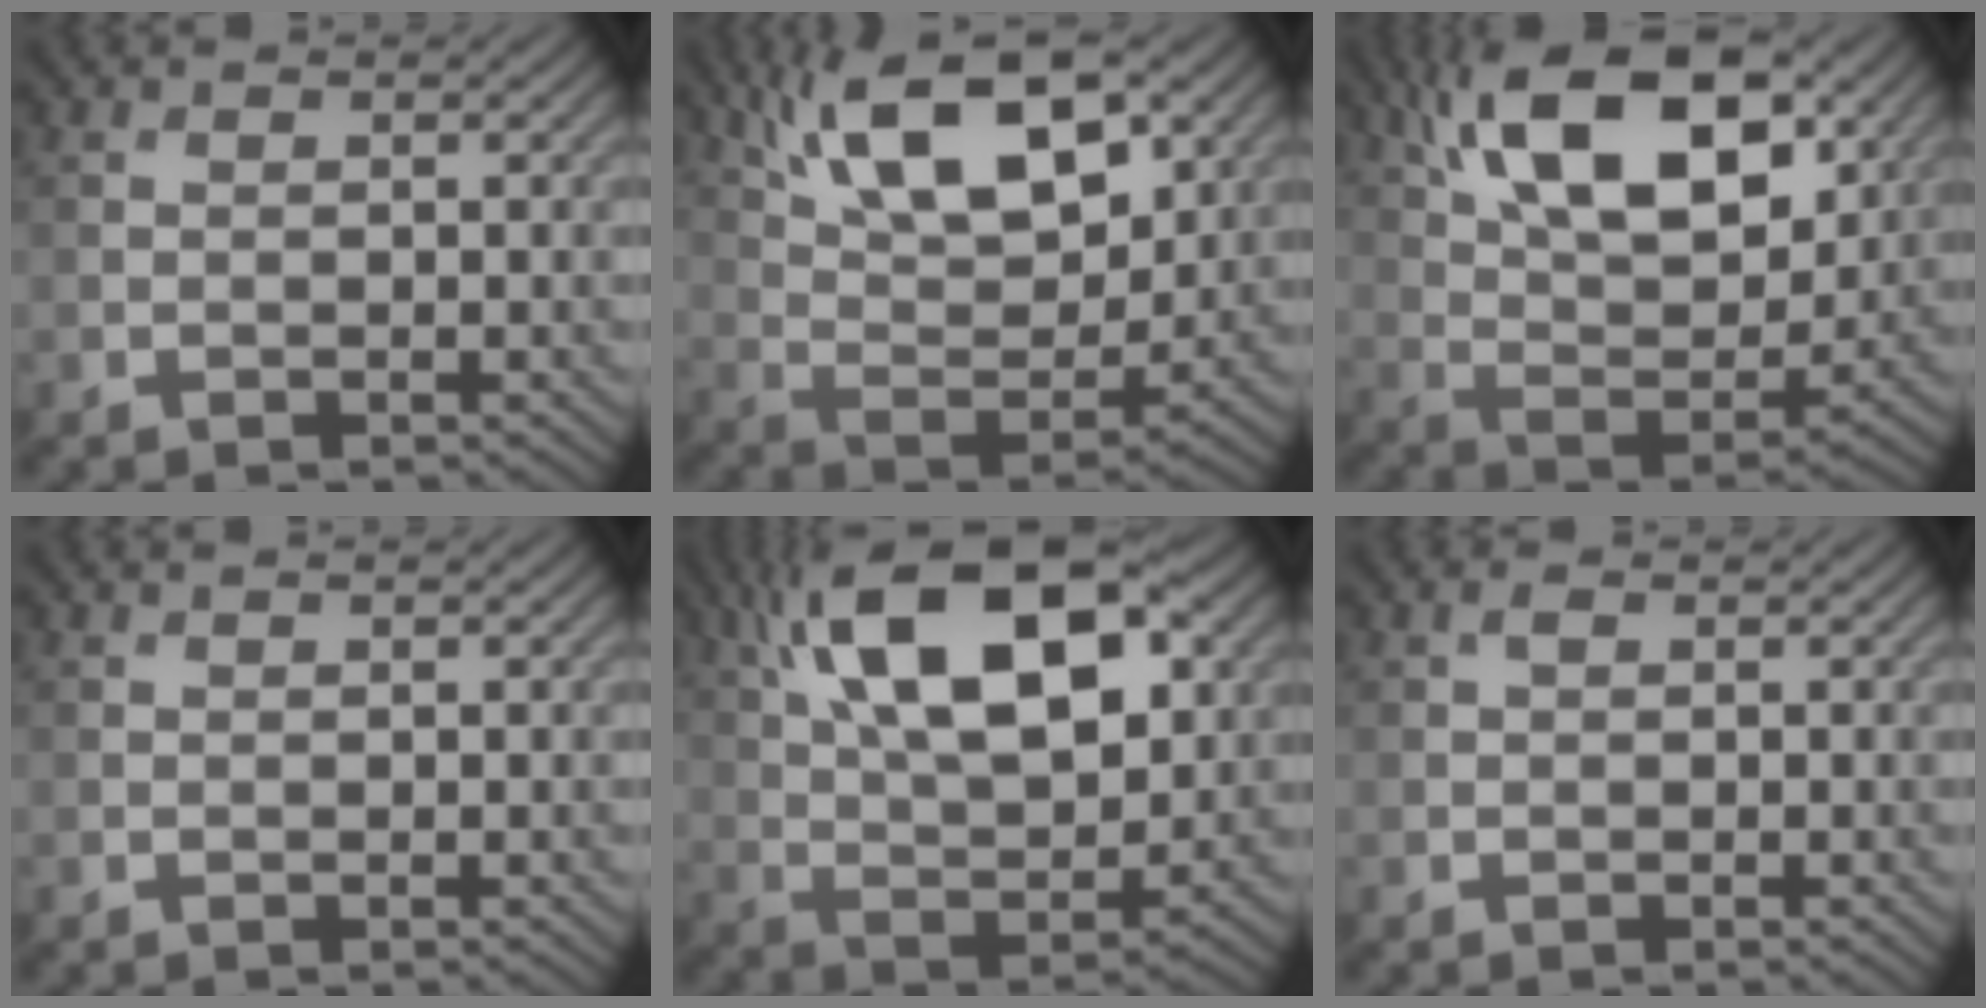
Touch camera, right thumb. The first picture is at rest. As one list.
[{"total": 14.4, "force": [7.7, 6.4, 10.4], "torque": [-0.195, 0.002, 0.126]}, {"total": 17.0, "force": [8.3, 8.1, 12.4], "torque": [-0.227, 0.010, 0.131]}, {"total": 0.0}, {"total": 17.9, "force": [7.5, 8.4, 13.9], "torque": [-0.265, 0.026, 0.113]}, {"total": 0.6, "force": [0.2, 0.2, 0.5], "torque": [-0.013, 0.003, 0.002]}]